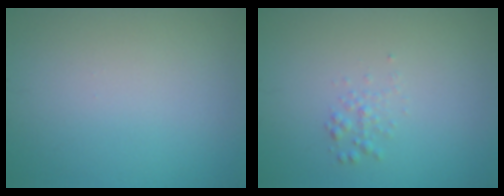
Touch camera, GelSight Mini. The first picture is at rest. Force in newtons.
{"total": 1.0, "press": 1.0, "slide": 0.0}